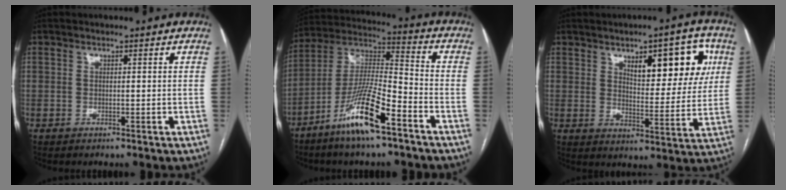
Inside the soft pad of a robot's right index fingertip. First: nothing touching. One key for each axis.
{"total": 14.2, "fx": -8.2, "fy": 1.6, "fz": 11.4, "tx": -0.228, "ty": -0.016, "tz": -0.157}
{"total": 12.3, "fx": 5.2, "fy": 4.6, "fz": 10.1, "tx": -0.128, "ty": 0.015, "tz": 0.076}